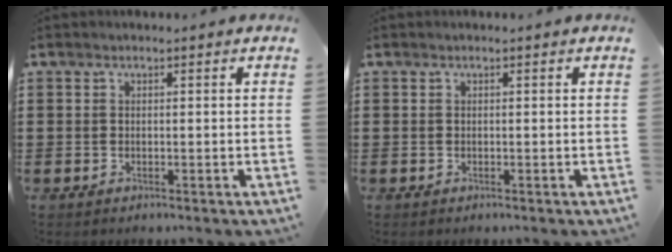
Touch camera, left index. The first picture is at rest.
{"total": 0.0}